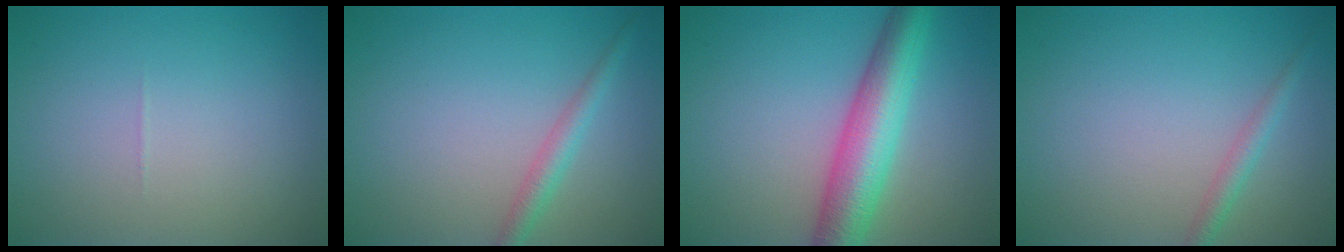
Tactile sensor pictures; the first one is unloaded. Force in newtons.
{"total": 1.9, "press": 1.9, "slide": 0.0}
{"total": 7.1, "press": 7.1, "slide": 0.1}
{"total": 1.5, "press": 1.5, "slide": 0.1}